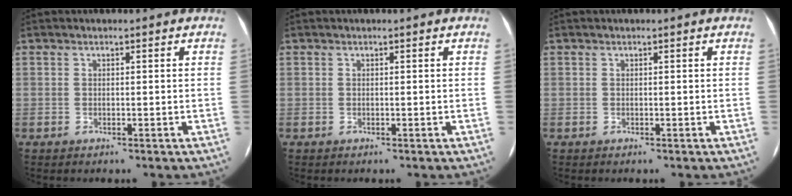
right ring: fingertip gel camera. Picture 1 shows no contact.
{"total": 0.0}
{"total": 0.0}